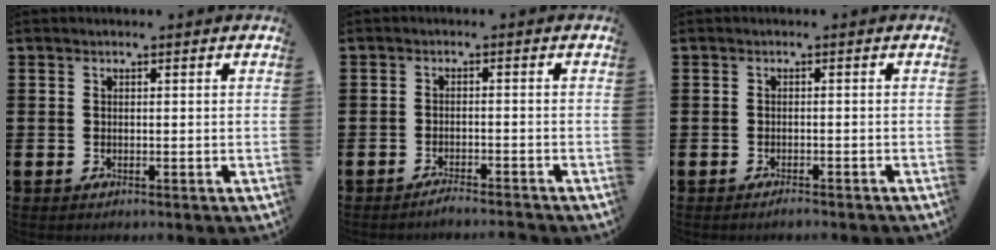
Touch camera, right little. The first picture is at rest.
{"total": 1.8, "force": [-1.7, -0.1, 0.5], "torque": [-0.008, 0.002, -0.034]}
{"total": 0.9, "force": [-0.8, 0.0, 0.4], "torque": [0.001, -0.007, -0.017]}